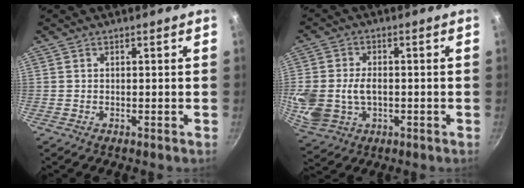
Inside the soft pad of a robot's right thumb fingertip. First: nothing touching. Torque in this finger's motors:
{"motor_torque": [0.21, 0.20, 0.94, 0.34, 0.14]}